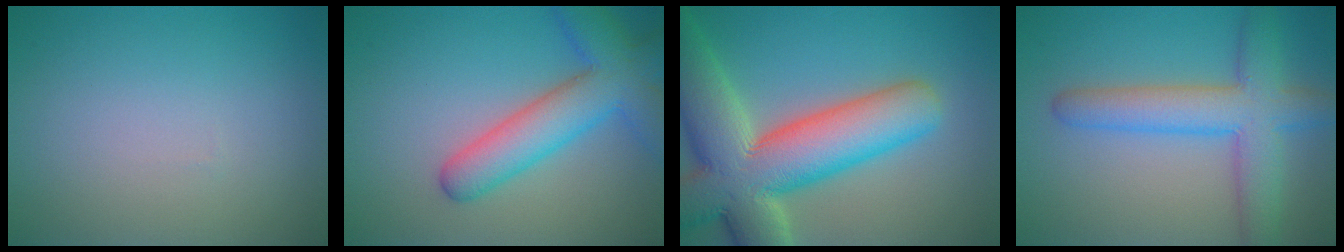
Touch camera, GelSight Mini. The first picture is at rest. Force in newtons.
{"total": 6.8, "press": 6.8, "slide": 0.4}
{"total": 13.5, "press": 13.5, "slide": 1.2}
{"total": 6.4, "press": 6.4, "slide": 0.4}